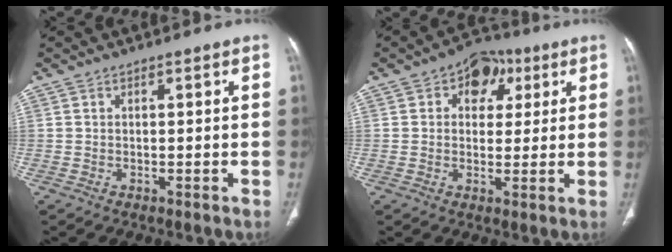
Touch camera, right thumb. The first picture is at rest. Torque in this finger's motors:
{"motor_torque": [0.26, 1.61, 0.53, 0.27, 0.00]}